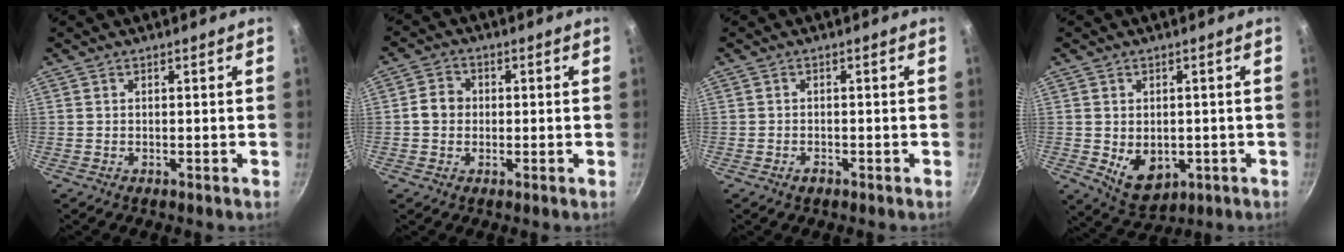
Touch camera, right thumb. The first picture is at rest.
{"total": 4.5, "force": [-0.1, 3.9, 2.1], "torque": [-0.019, 0.010, -0.012]}
{"total": 1.5, "force": [-0.9, 0.9, 0.7], "torque": [-0.012, 0.007, -0.016]}
{"total": 7.6, "force": [-1.1, 5.5, 5.2], "torque": [-0.061, -0.010, 0.001]}